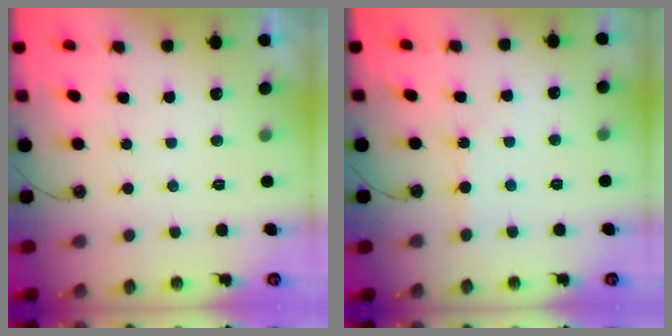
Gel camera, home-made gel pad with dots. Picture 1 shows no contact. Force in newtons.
{"total": 1.9, "press": 1.8, "slide": 0.3}